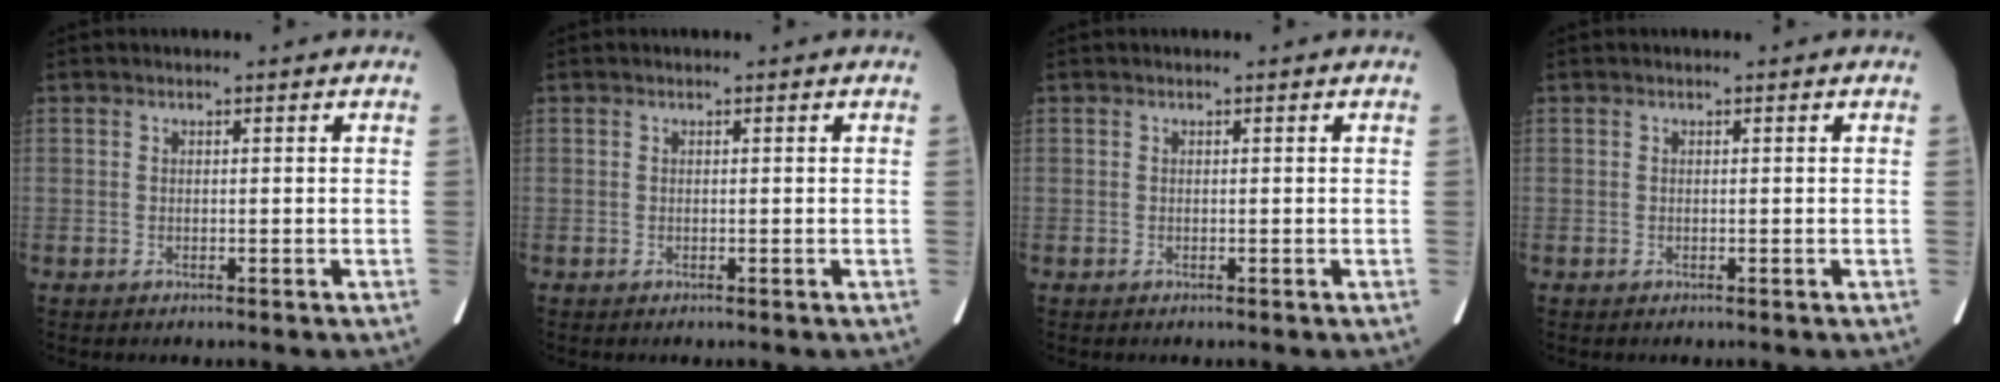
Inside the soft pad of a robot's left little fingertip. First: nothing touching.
{"total": 0.0}
{"total": 0.0}
{"total": 0.0}